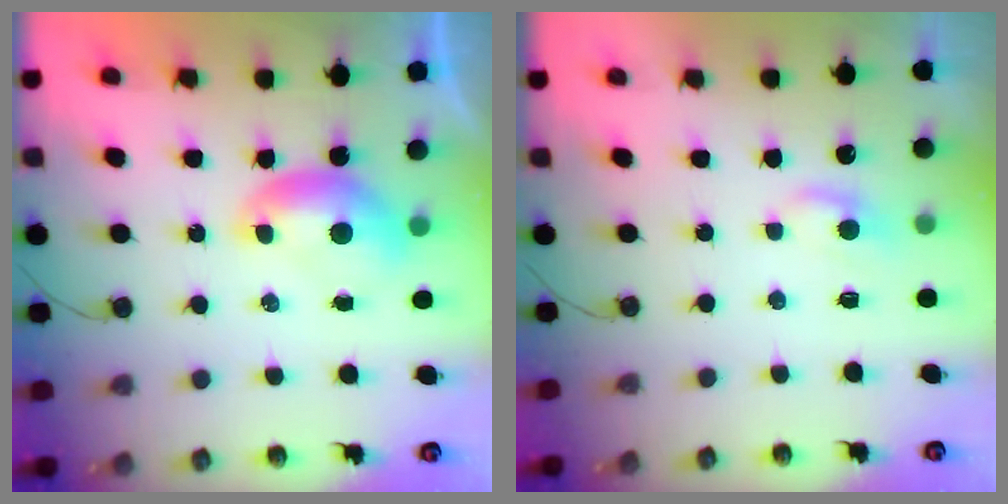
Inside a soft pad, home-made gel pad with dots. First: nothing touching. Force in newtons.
{"total": 0.7, "press": 0.5, "slide": 0.5}